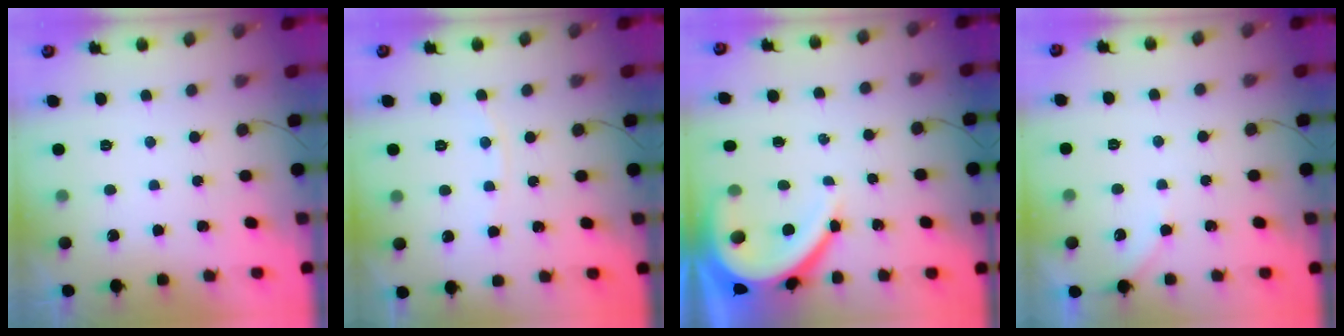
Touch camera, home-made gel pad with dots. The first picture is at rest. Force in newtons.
{"total": 5.2, "press": 5.2, "slide": 0.6}
{"total": 11.2, "press": 11.1, "slide": 1.4}
{"total": 2.7, "press": 2.6, "slide": 0.5}